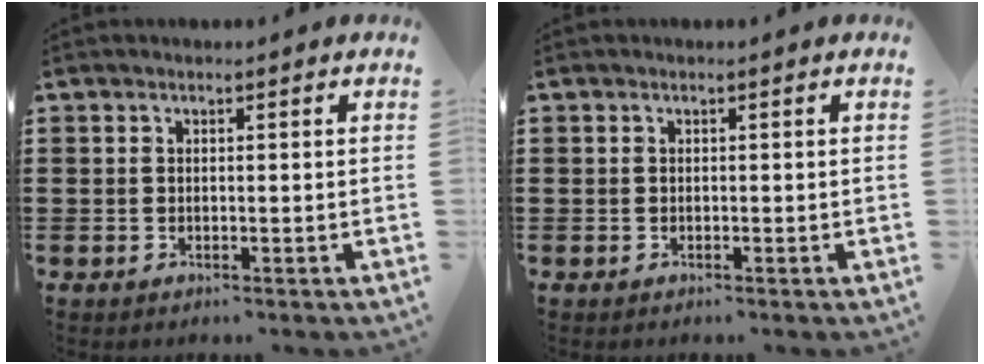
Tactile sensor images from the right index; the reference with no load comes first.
{"total": 0.0}